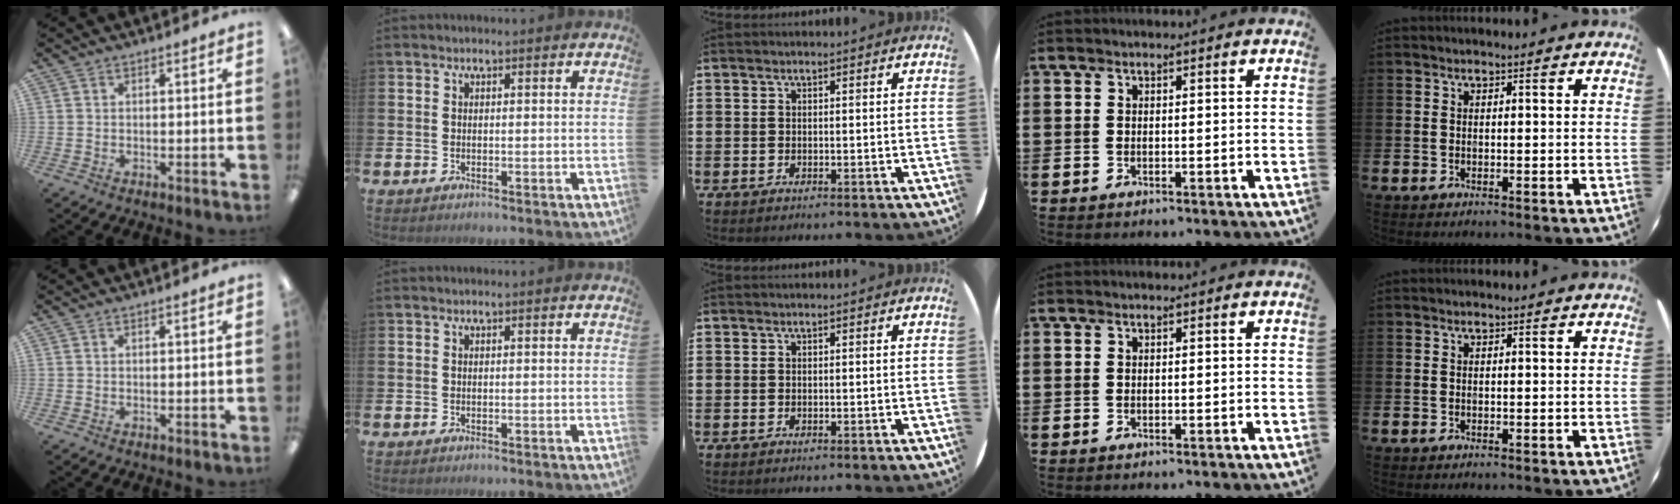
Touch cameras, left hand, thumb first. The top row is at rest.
{}